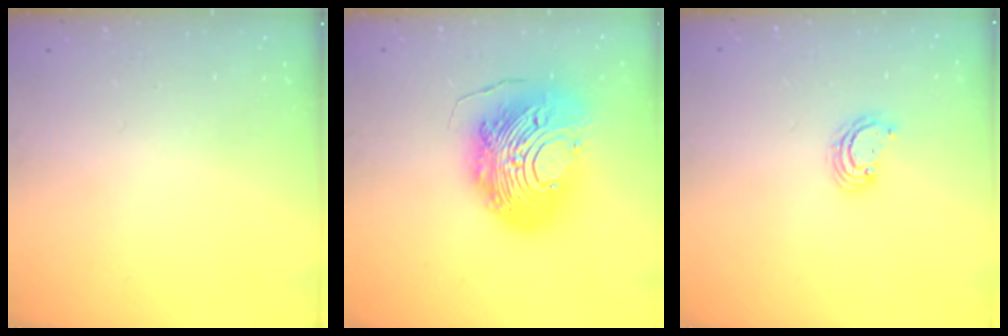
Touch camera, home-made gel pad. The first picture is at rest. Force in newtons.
{"total": 20.9, "press": 20.8, "slide": 2.0}
{"total": 3.5, "press": 3.5, "slide": 0.2}